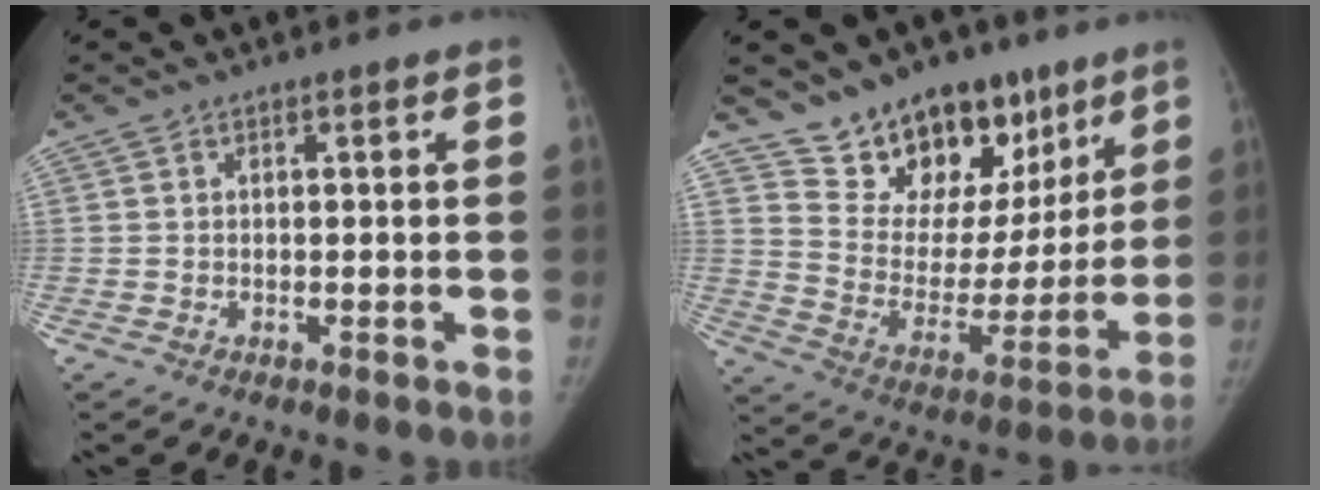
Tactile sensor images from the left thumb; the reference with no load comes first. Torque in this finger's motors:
{"motor_torque": [0.53, 0.54, -0.25, -0.53, 0.00]}